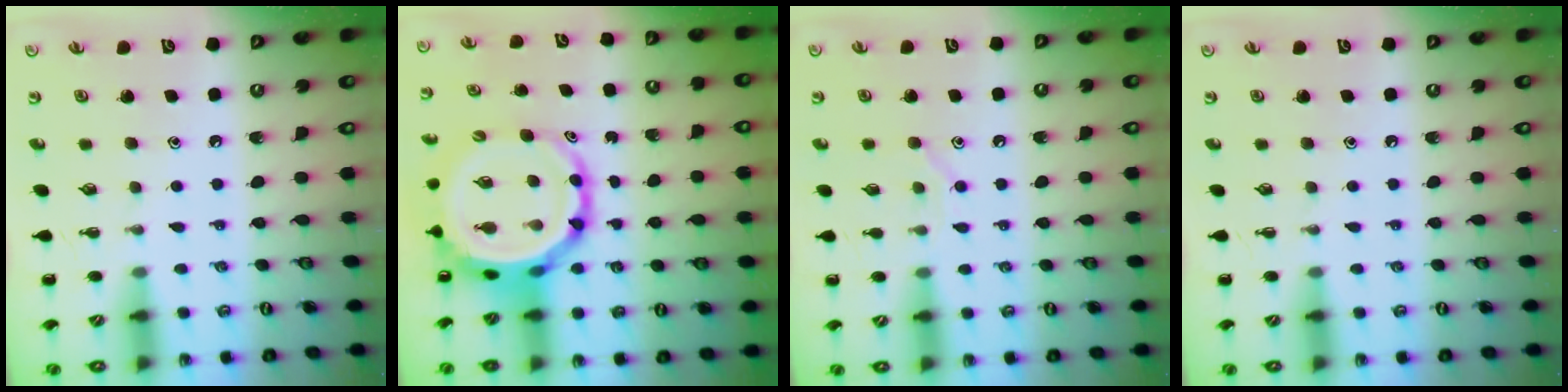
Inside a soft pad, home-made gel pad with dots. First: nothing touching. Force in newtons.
{"total": 9.6, "press": 9.3, "slide": 2.5}
{"total": 6.3, "press": 6.2, "slide": 1.1}
{"total": 0.0}